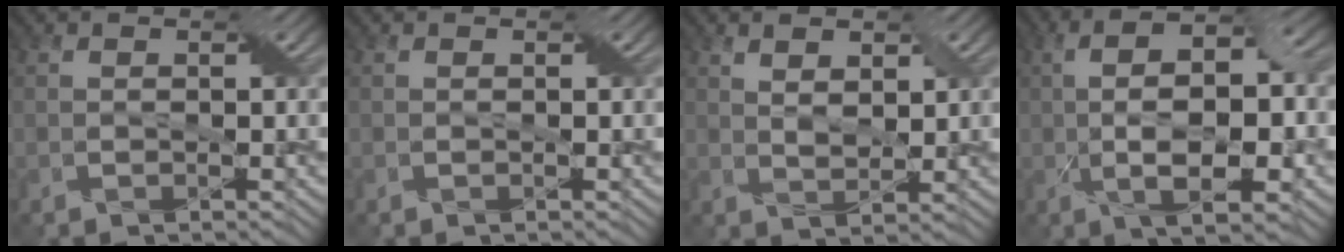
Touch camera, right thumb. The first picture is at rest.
{"total": 0.0}
{"total": 3.2, "force": [1.8, 1.5, 2.2], "torque": [-0.045, -0.008, 0.038]}
{"total": 10.3, "force": [-1.0, 3.8, 9.6], "torque": [-0.171, 0.006, -0.018]}